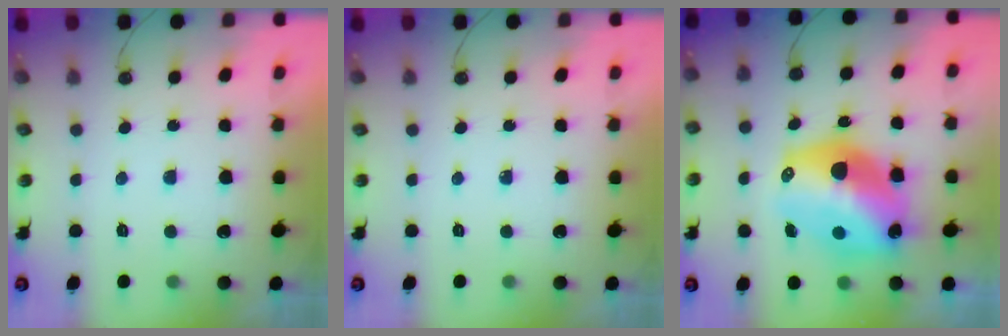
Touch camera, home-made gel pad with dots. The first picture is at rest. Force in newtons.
{"total": 0.0}
{"total": 18.6, "press": 18.5, "slide": 1.9}